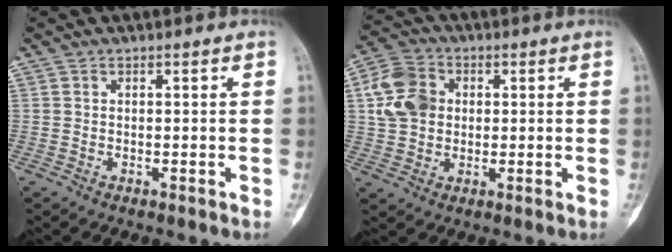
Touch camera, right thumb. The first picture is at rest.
{"total": 9.9, "force": [1.4, 7.7, 6.1], "torque": [-0.104, 0.013, 0.020]}